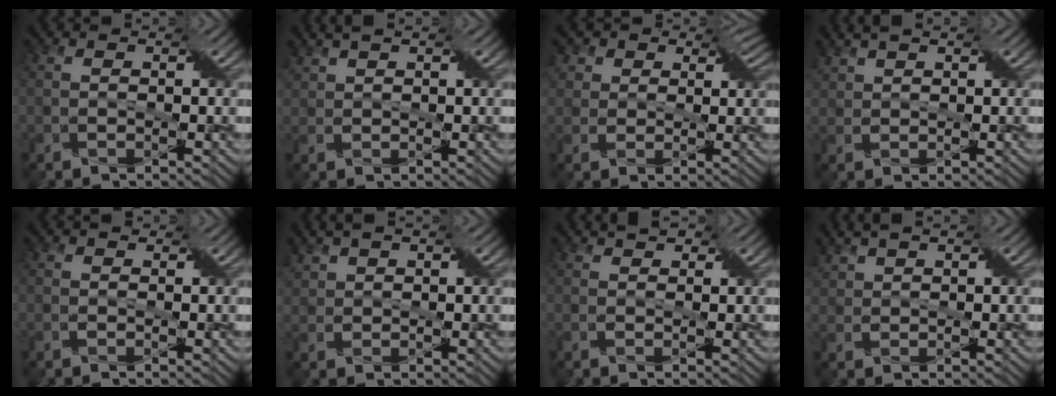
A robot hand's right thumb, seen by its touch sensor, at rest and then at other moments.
{"total": 2.5, "force": [2.0, 0.6, 1.3], "torque": [-0.037, 0.013, 0.045]}
{"total": 5.9, "force": [3.5, 4.1, 2.4], "torque": [-0.069, 0.000, 0.057]}
{"total": 2.8, "force": [2.3, 0.9, 1.3], "torque": [-0.038, 0.012, 0.050]}
{"total": 0.9, "force": [0.1, 0.7, 0.5], "torque": [-0.010, 0.003, 0.001]}
{"total": 3.4, "force": [2.2, 1.8, 1.9], "torque": [-0.047, 0.012, 0.044]}
{"total": 1.8, "force": [1.3, 1.0, 0.9], "torque": [-0.022, 0.001, 0.017]}
{"total": 3.1, "force": [2.4, 1.2, 1.6], "torque": [-0.044, 0.013, 0.051]}